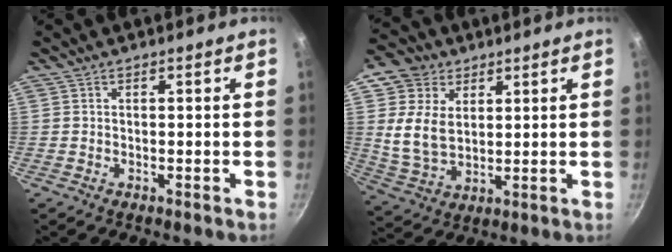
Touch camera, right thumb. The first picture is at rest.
{"total": 11.3, "force": [3.6, 8.6, 6.3], "torque": [-0.095, -0.016, 0.069]}